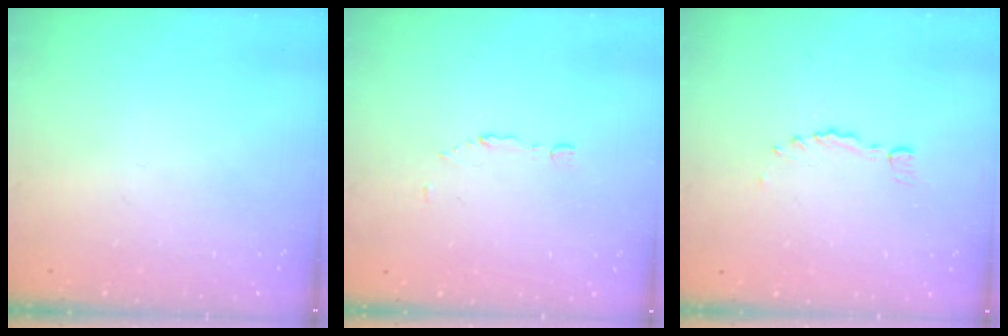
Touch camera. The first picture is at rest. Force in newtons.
{"total": 3.3, "press": 3.2, "slide": 0.8}
{"total": 0.0}